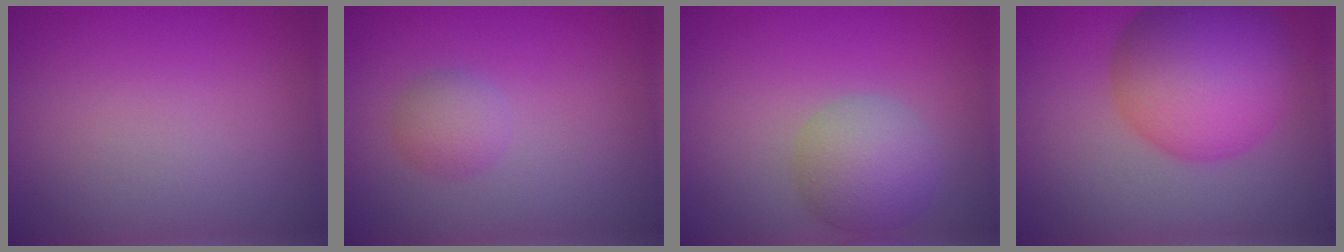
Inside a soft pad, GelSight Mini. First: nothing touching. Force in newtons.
{"total": 1.8, "press": 1.8, "slide": 0.1}
{"total": 4.4, "press": 4.4, "slide": 0.3}
{"total": 9.9, "press": 9.9, "slide": 0.2}